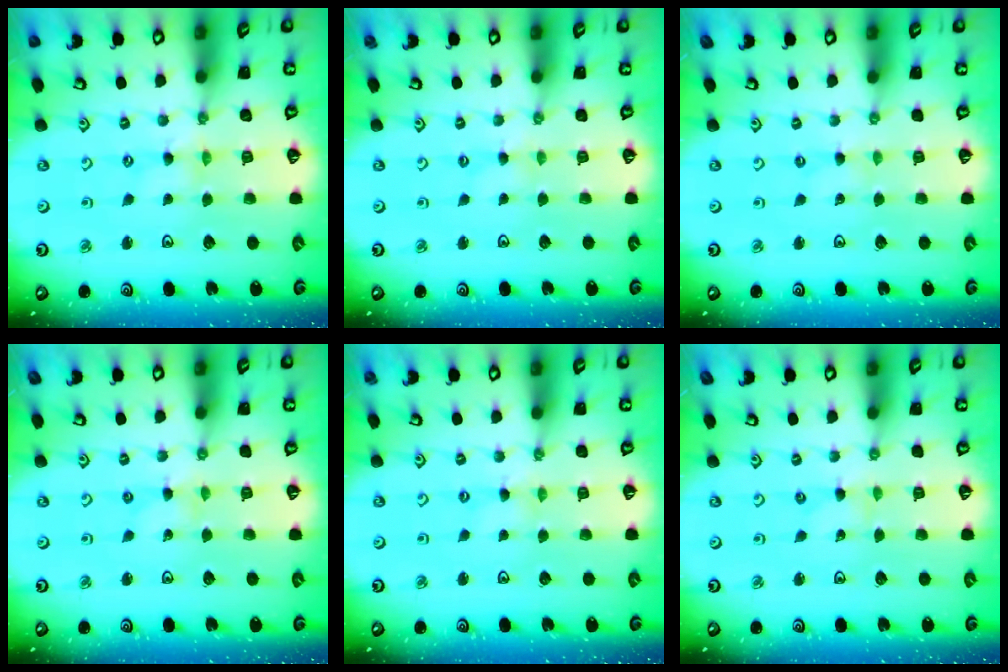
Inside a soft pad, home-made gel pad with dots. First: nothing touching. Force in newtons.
{"total": 0.8, "press": 0.7, "slide": 0.2}
{"total": 0.0}
{"total": 0.0}
{"total": 0.0}
{"total": 0.0}